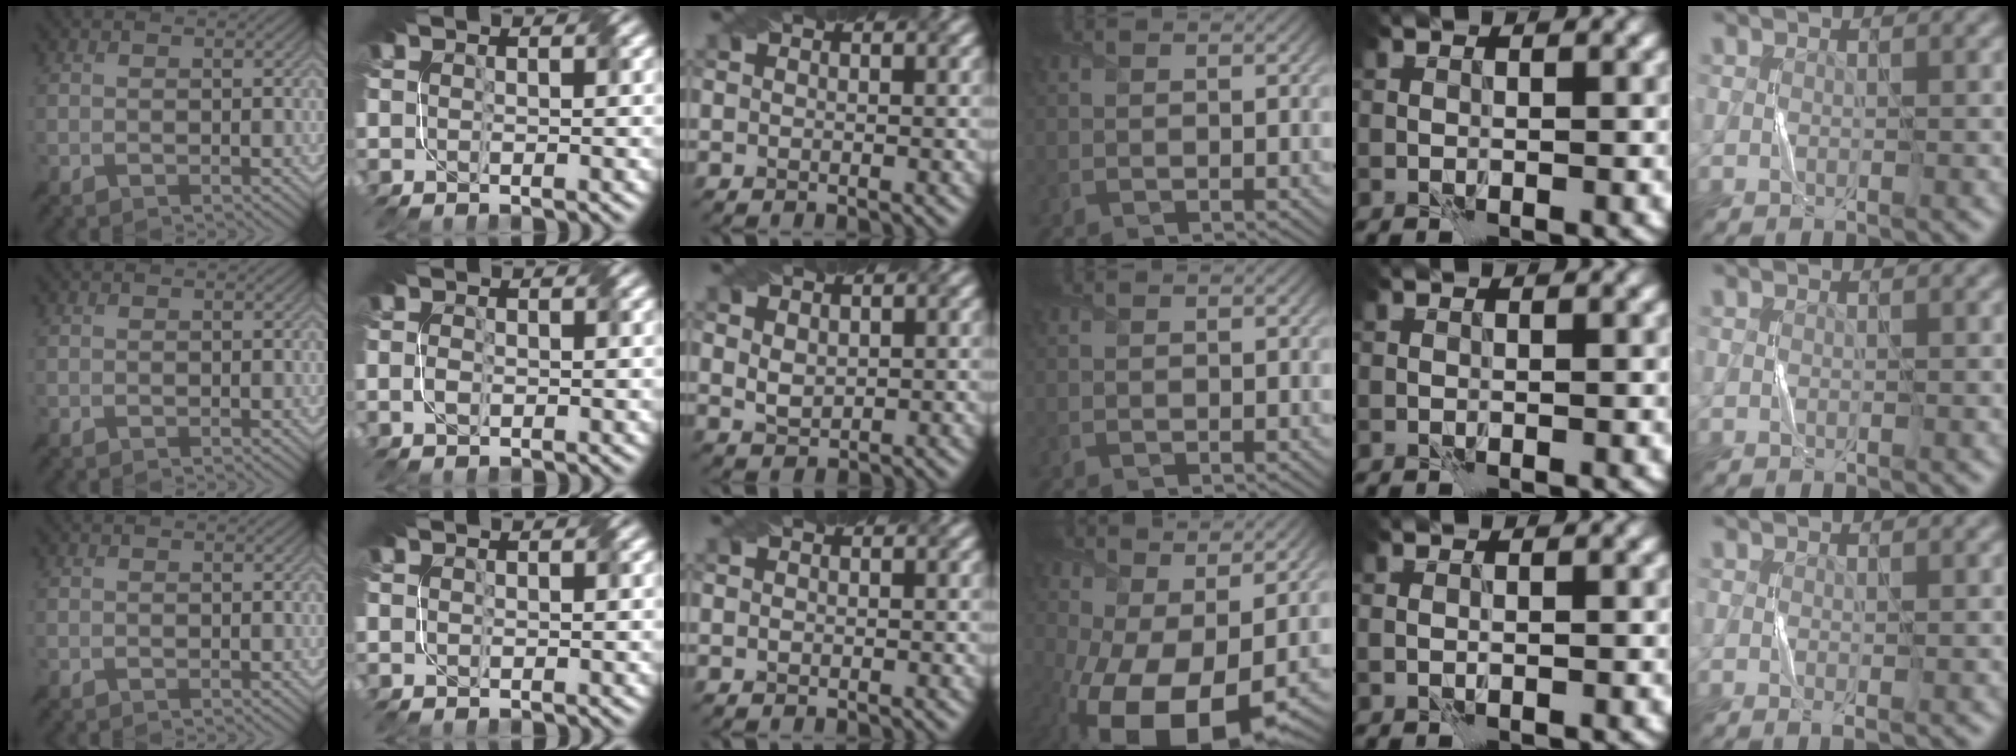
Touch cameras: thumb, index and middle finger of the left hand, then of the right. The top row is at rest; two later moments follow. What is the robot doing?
{"motion": "fold", "object": "file"}